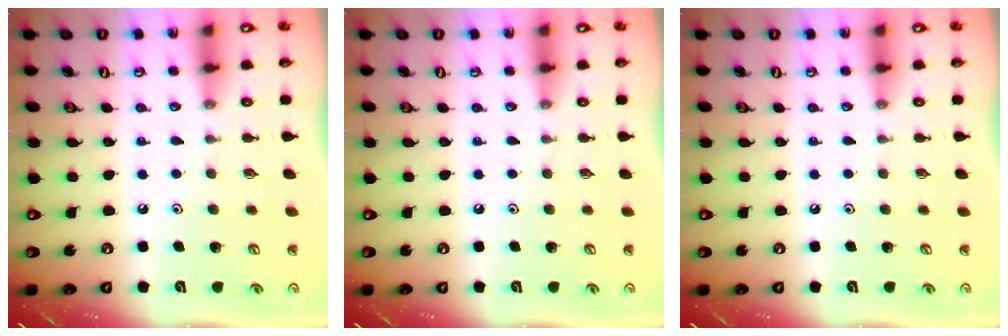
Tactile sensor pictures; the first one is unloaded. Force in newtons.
{"total": 0.0}
{"total": 0.0}